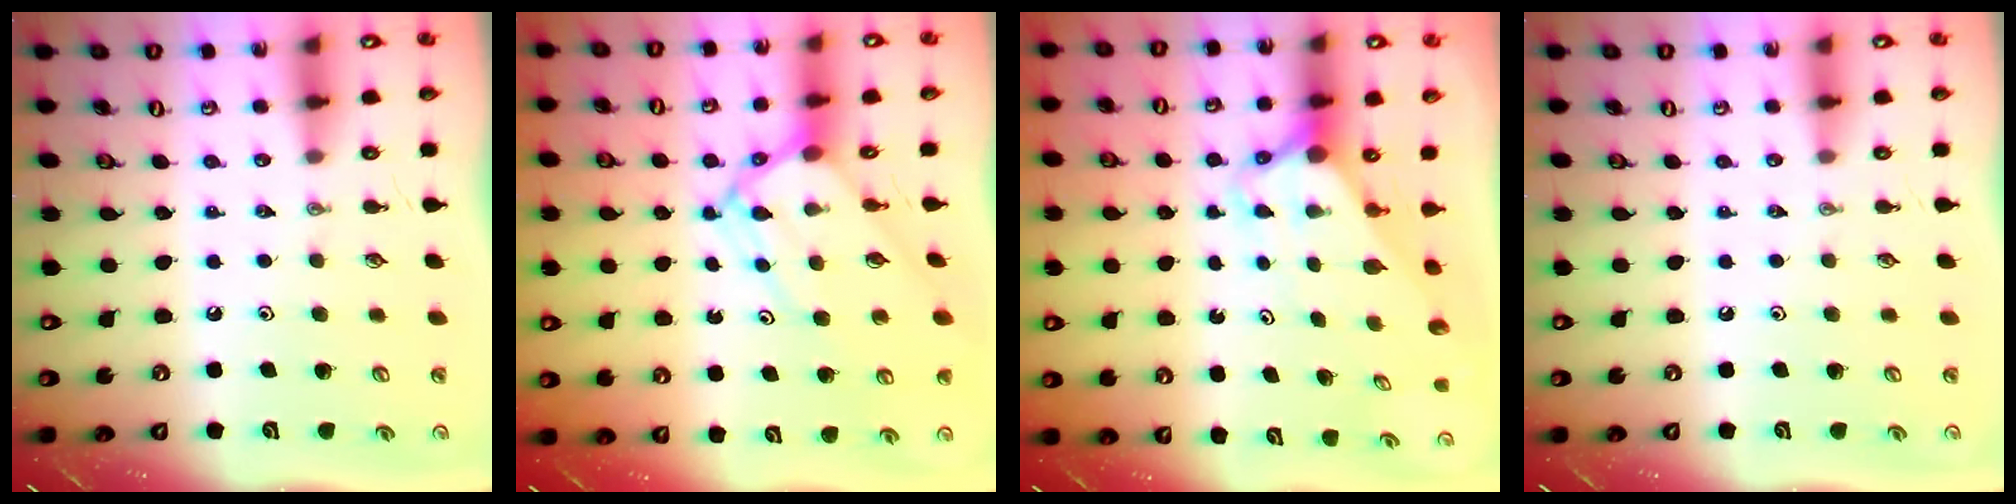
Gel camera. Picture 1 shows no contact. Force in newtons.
{"total": 8.6, "press": 8.5, "slide": 0.7}
{"total": 2.8, "press": 2.8, "slide": 0.1}
{"total": 0.0}